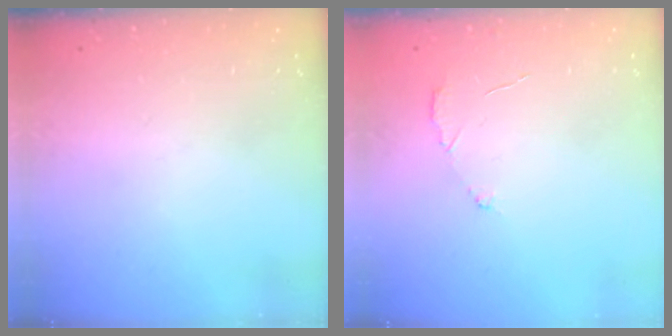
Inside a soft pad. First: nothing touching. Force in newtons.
{"total": 3.0, "press": 3.0, "slide": 0.3}